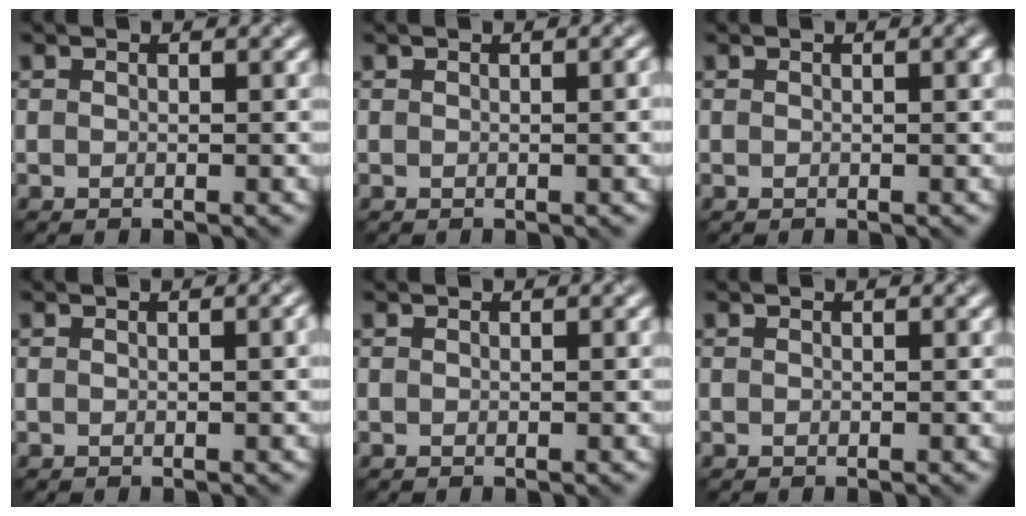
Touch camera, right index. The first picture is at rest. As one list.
[{"total": 1.6, "force": [0.1, 0.5, 1.6], "torque": [-0.016, 0.005, -0.001]}, {"total": 0.7, "force": [0.2, 0.1, 0.6], "torque": [-0.008, 0.003, 0.003]}, {"total": 1.4, "force": [0.1, 0.4, 1.3], "torque": [-0.014, 0.006, 0.001]}, {"total": 0.0}, {"total": 0.0}]